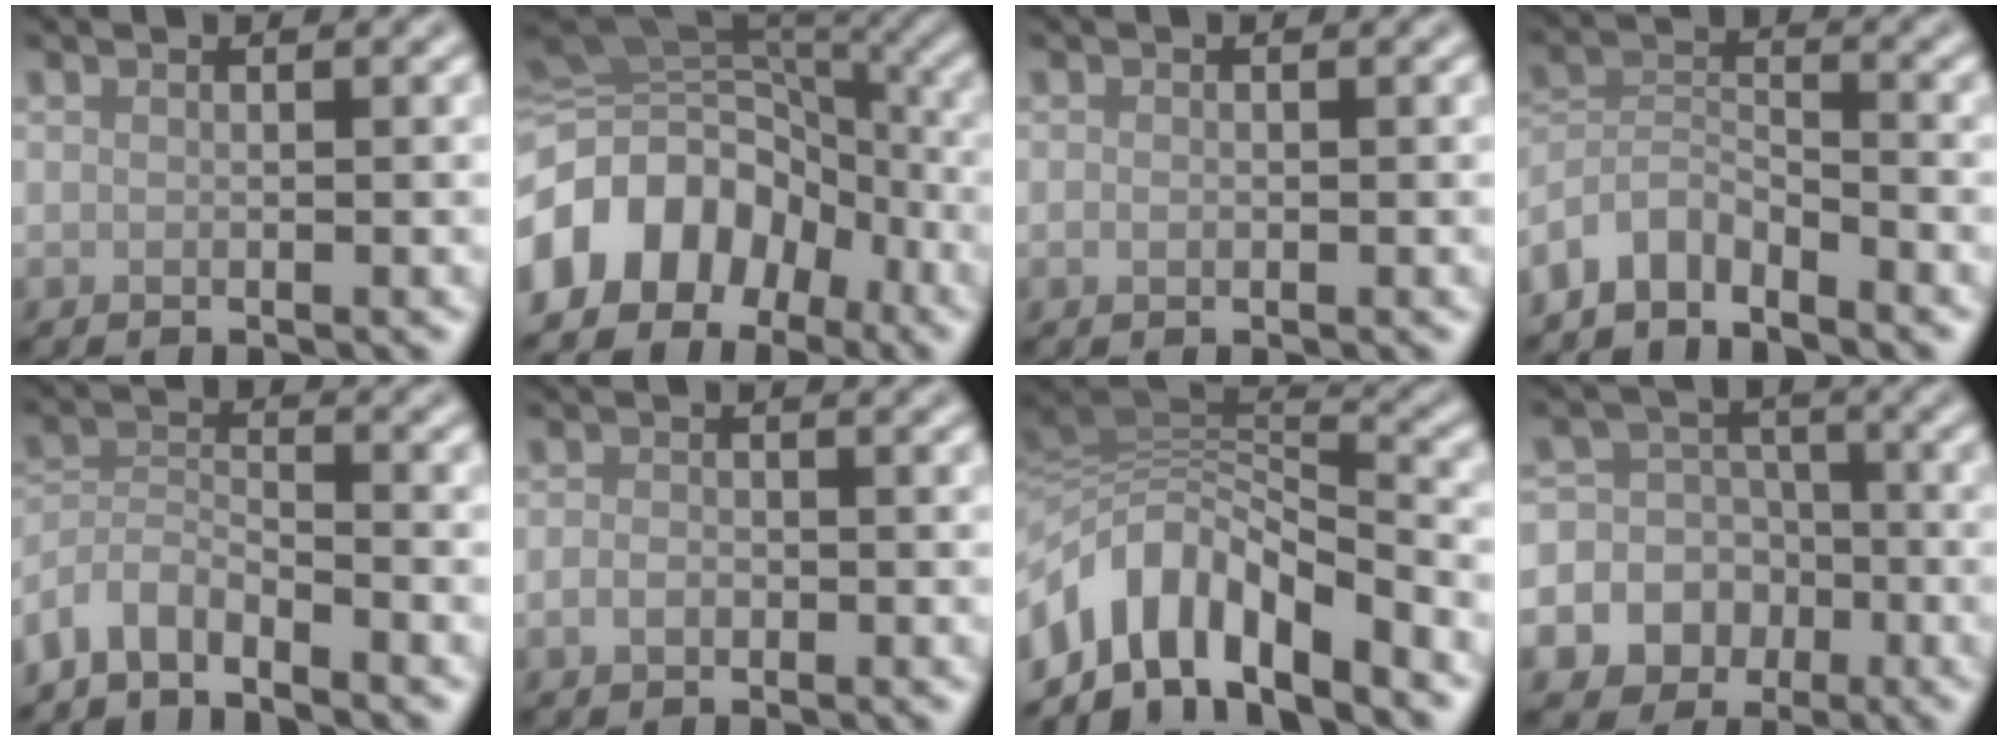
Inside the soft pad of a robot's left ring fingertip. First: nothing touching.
{"total": 12.9, "force": [-5.9, 9.5, 6.6], "torque": [-0.145, 0.009, -0.113]}
{"total": 0.6, "force": [-0.2, 0.4, 0.3], "torque": [-0.007, -0.002, -0.004]}
{"total": 4.1, "force": [-3.6, 1.6, 1.3], "torque": [-0.021, 0.002, -0.080]}
{"total": 3.9, "force": [-3.5, 1.2, 1.3], "torque": [-0.023, 0.000, -0.081]}
{"total": 1.3, "force": [-0.6, 1.0, 0.7], "torque": [-0.015, -0.001, -0.014]}
{"total": 8.7, "force": [-4.9, 4.1, 5.9], "torque": [-0.100, 0.007, -0.099]}
{"total": 12.0, "force": [-4.4, 10.9, 2.6], "torque": [-0.073, -0.013, -0.088]}